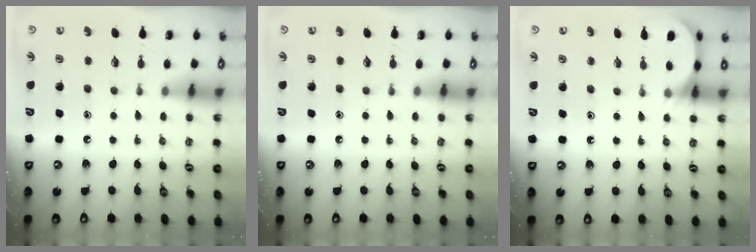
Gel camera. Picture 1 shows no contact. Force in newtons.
{"total": 0.0}
{"total": 4.5, "press": 4.5, "slide": 0.4}